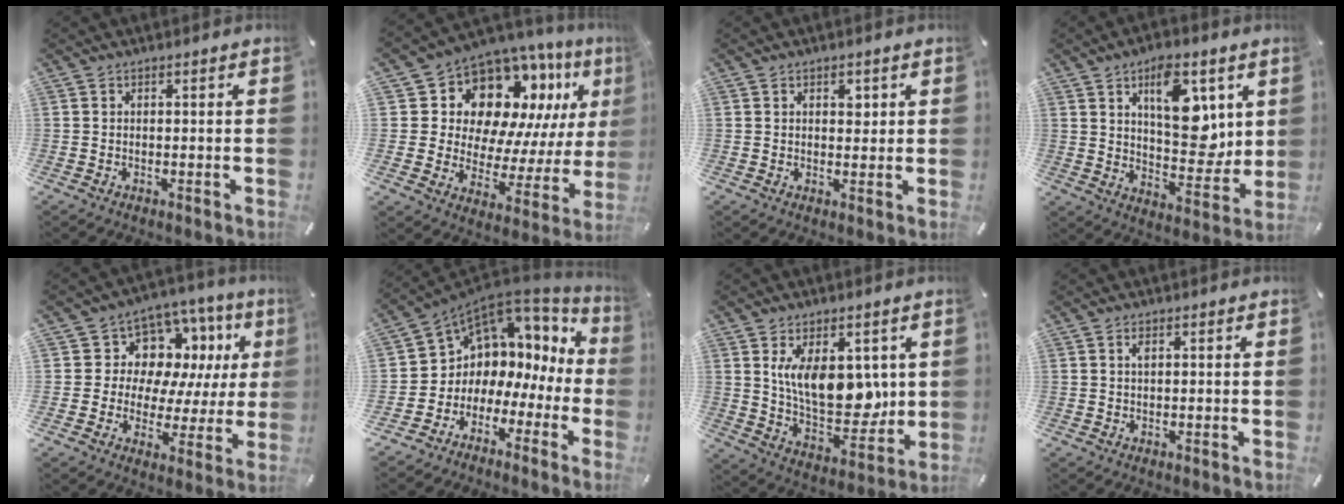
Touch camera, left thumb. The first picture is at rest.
{"total": 13.8, "force": [8.2, 9.6, 5.6], "torque": [-0.088, -0.083, 0.145]}
{"total": 2.4, "force": [0.9, 1.7, 1.4], "torque": [0.003, -0.007, 0.008]}
{"total": 15.5, "force": [6.1, 8.5, 11.4], "torque": [-0.145, -0.025, 0.105]}
{"total": 9.8, "force": [4.3, 8.4, 3.0], "torque": [-0.051, -0.052, 0.083]}
{"total": 5.5, "force": [1.4, 5.3, -0.6], "torque": [-0.019, -0.046, 0.030]}
{"total": 14.1, "force": [4.2, 8.5, 10.5], "torque": [-0.166, -0.028, 0.079]}
{"total": 1.2, "force": [0.4, 0.4, 1.0], "torque": [-0.021, 0.002, 0.006]}